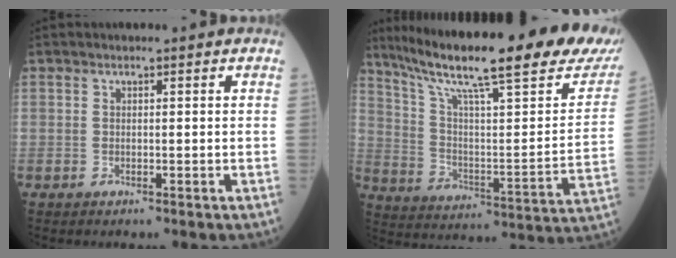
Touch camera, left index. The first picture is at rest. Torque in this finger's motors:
{"motor_torque": [0.98, -1.15, 0.61, 0.18]}